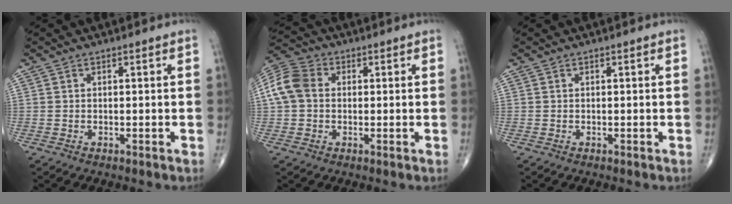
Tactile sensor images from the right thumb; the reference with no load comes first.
{"total": 8.4, "force": [0.7, 6.5, 5.3], "torque": [-0.109, 0.026, 0.005]}
{"total": 0.0}